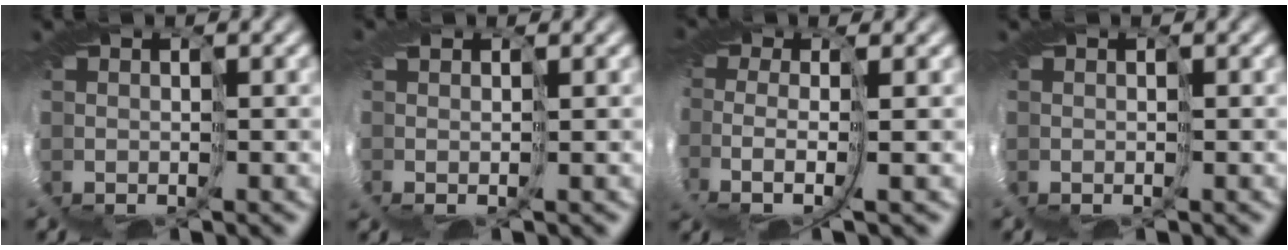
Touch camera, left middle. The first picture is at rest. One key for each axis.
{"total": 1.2, "fx": 0.5, "fy": -0.7, "fz": 0.9, "tx": -0.027, "ty": 0.002, "tz": 0.002}
{"total": 2.8, "fx": -1.3, "fy": 0.4, "fz": 2.5, "tx": -0.090, "ty": -0.004, "tz": -0.038}
{"total": 0.0}